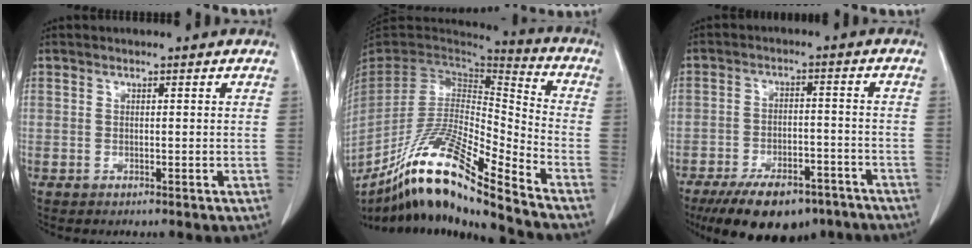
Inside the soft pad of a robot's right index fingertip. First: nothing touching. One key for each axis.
{"total": 19.9, "fx": -15.1, "fy": 0.4, "fz": 13.0, "tx": -0.253, "ty": -0.021, "tz": -0.281}
{"total": 15.1, "fx": -11.2, "fy": 6.0, "fz": 8.1, "tx": -0.128, "ty": -0.003, "tz": -0.169}